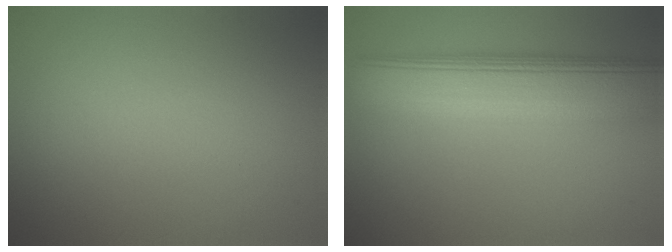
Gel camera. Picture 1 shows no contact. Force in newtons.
{"total": 9.7, "press": 9.7, "slide": 0.6}